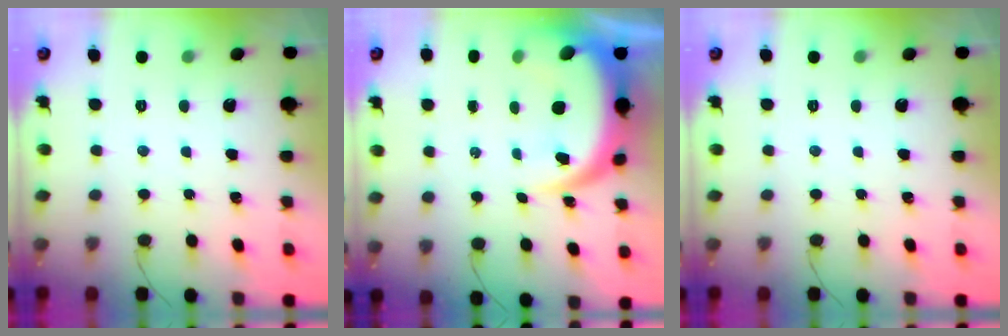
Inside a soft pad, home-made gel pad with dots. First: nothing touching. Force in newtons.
{"total": 13.5, "press": 13.5, "slide": 1.3}
{"total": 0.0}